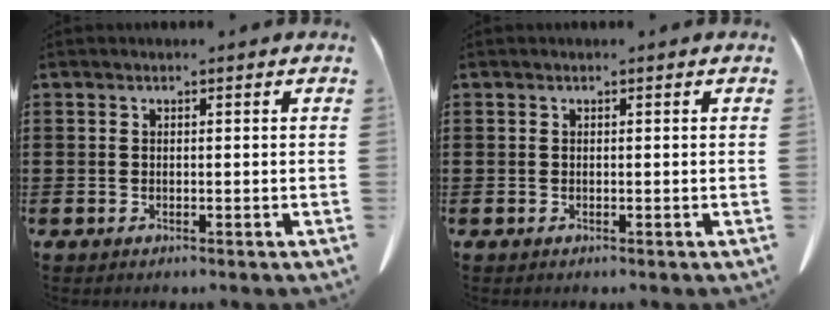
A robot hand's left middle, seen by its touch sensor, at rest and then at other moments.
{"total": 0.0}